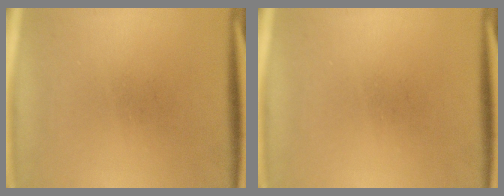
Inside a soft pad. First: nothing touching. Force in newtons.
{"total": 0.0}